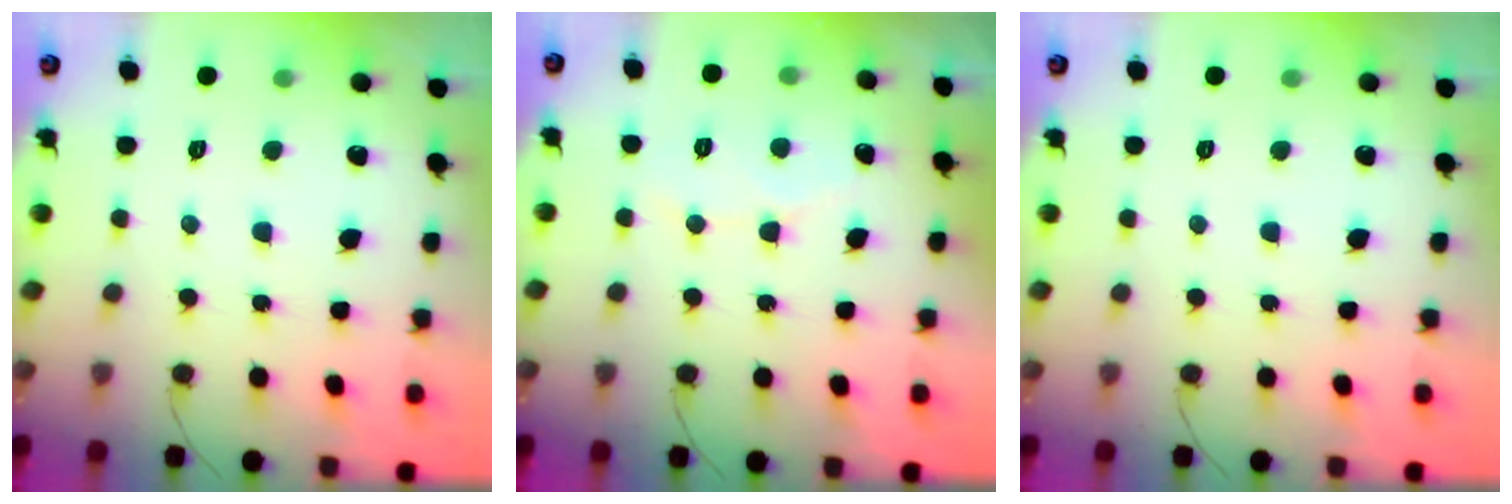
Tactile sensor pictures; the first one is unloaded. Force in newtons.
{"total": 4.9, "press": 4.9, "slide": 0.2}
{"total": 0.0}